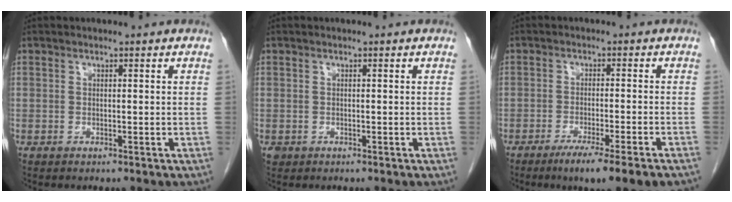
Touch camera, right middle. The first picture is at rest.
{"total": 0.5, "force": [-0.2, 0.5, 0.1], "torque": [-0.005, 0.002, -0.001]}
{"total": 9.8, "force": [-6.8, -0.3, 7.0], "torque": [-0.090, -0.021, -0.098]}